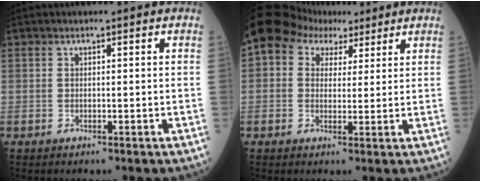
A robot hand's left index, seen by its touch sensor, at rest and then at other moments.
{"total": 13.2, "force": [7.6, 9.4, 5.1], "torque": [-0.125, 0.071, 0.135]}